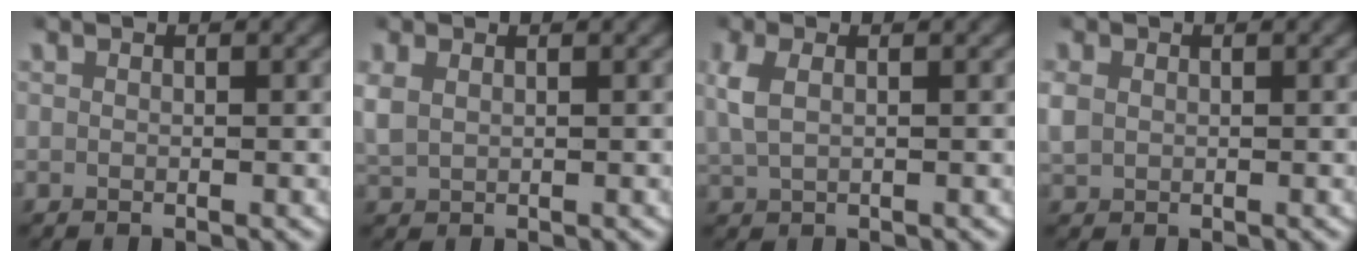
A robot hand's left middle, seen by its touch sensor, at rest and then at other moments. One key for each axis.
{"total": 2.4, "fx": 0.7, "fy": 1.8, "fz": 1.4, "tx": -0.045, "ty": -0.002, "tz": 0.020}
{"total": 2.7, "fx": 0.6, "fy": 1.5, "fz": 2.1, "tx": -0.056, "ty": 0.001, "tz": 0.016}
{"total": 2.1, "fx": 0.3, "fy": 1.8, "fz": 1.1, "tx": -0.042, "ty": -0.004, "tz": 0.011}